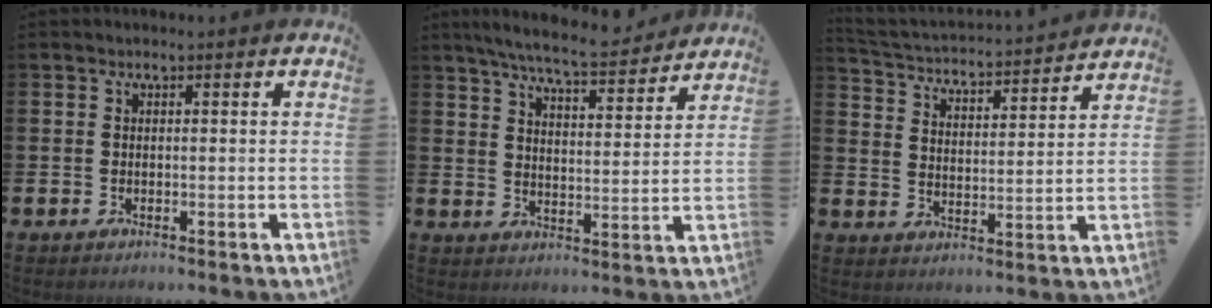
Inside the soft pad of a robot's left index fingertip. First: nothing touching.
{"total": 7.3, "force": [7.0, 0.5, 2.3], "torque": [-0.063, -0.041, 0.121]}
{"total": 3.7, "force": [3.7, 0.6, 0.4], "torque": [-0.035, -0.040, 0.055]}